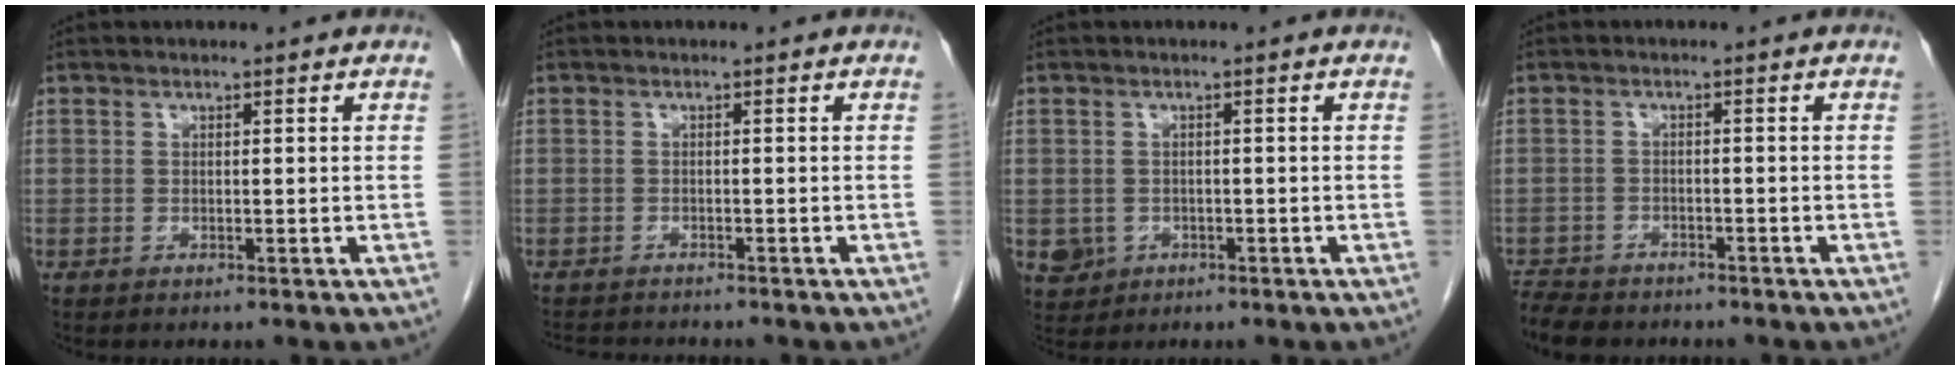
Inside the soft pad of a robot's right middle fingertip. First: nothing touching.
{"total": 3.5, "force": [-3.4, 0.1, 0.7], "torque": [-0.008, -0.012, -0.055]}
{"total": 4.1, "force": [-1.5, 3.8, 0.8], "torque": [-0.015, 0.002, -0.018]}
{"total": 6.7, "force": [-6.0, 2.4, 2.0], "torque": [-0.036, -0.011, -0.095]}